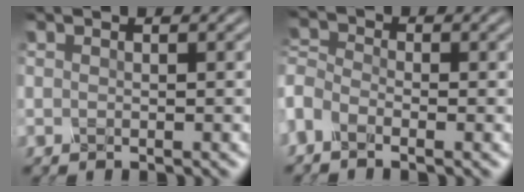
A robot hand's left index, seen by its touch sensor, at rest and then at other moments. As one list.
[{"total": 2.1, "force": [-1.7, 1.0, 0.7], "torque": [-0.035, 0.003, -0.034]}]